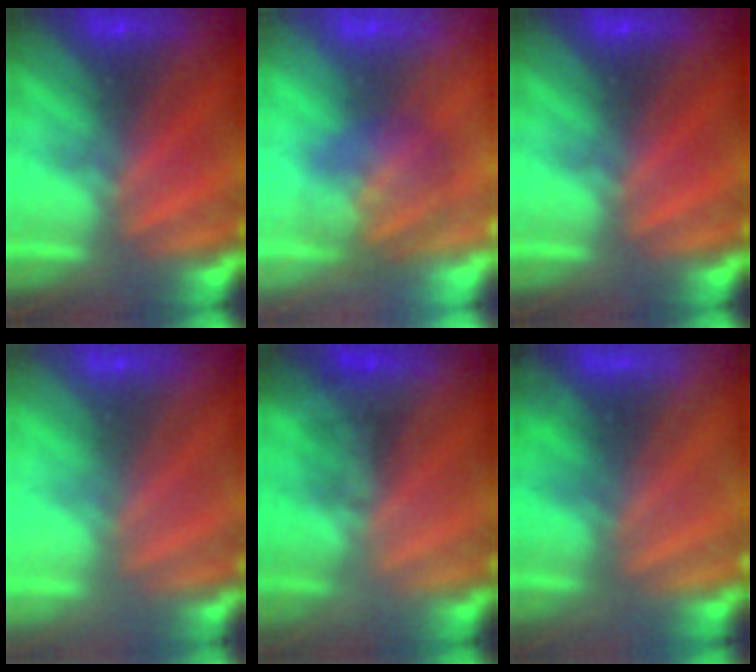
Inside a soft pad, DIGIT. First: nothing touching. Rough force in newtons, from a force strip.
{"total": 3.2}
{"total": 0.0}
{"total": 3.4}
{"total": 1.6}
{"total": 4.8}